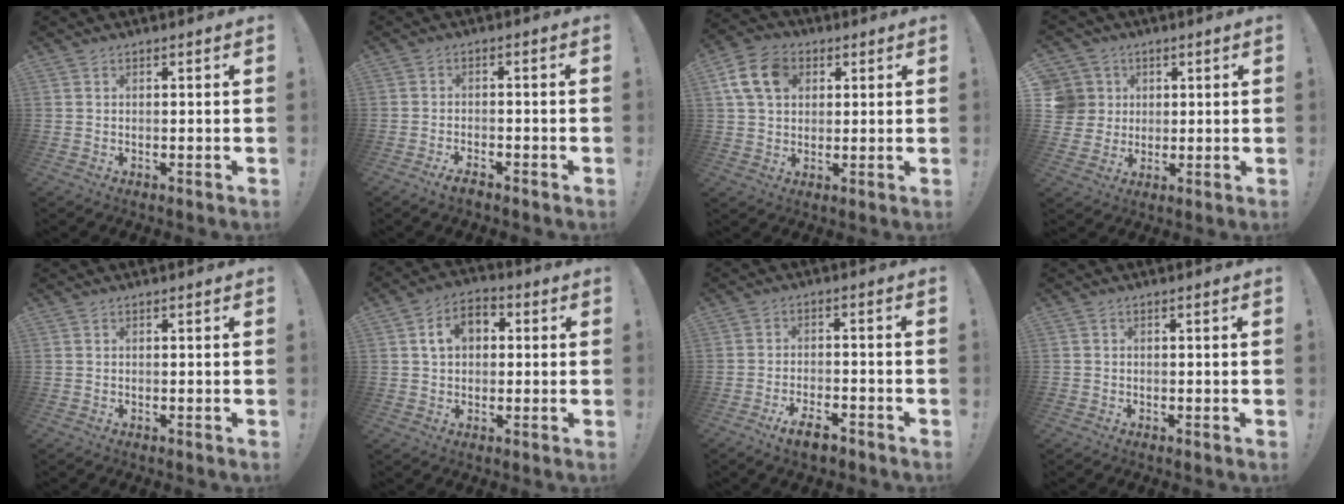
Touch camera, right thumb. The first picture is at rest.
{"total": 3.3, "force": [-2.9, 0.5, 1.3], "torque": [-0.020, 0.006, -0.052]}
{"total": 12.1, "force": [4.1, 9.1, 7.0], "torque": [-0.121, 0.000, 0.082]}
{"total": 8.2, "force": [2.3, 7.7, 1.8], "torque": [-0.030, -0.012, 0.051]}
{"total": 0.0}
{"total": 8.2, "force": [1.8, 6.0, 5.3], "torque": [-0.076, 0.010, 0.033]}
{"total": 6.6, "force": [-4.8, 2.3, 4.0], "torque": [-0.068, 0.015, -0.082]}
{"total": 0.7, "force": [-0.4, 0.6, 0.1], "torque": [-0.002, 0.003, -0.007]}